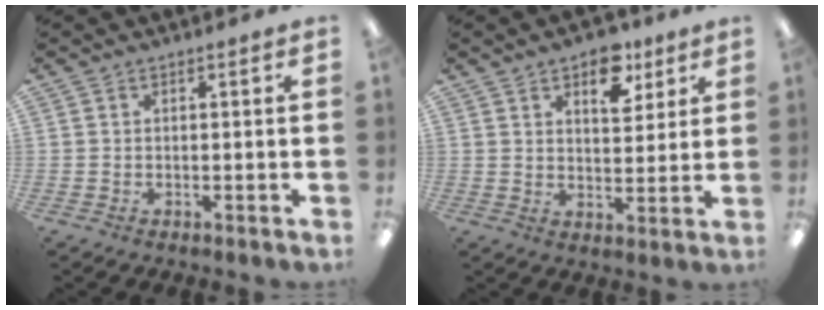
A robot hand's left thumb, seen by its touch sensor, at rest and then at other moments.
{"total": 9.7, "force": [5.9, 5.4, 5.5], "torque": [-0.050, -0.029, 0.095]}